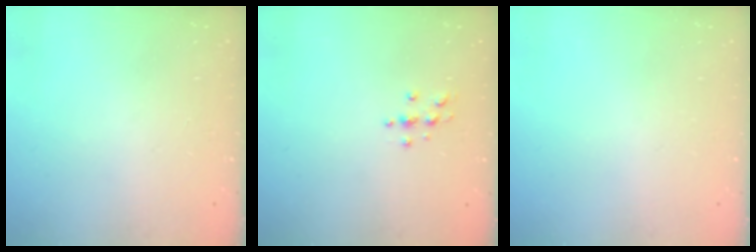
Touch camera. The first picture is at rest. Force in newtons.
{"total": 3.3, "press": 3.3, "slide": 0.5}
{"total": 0.0}